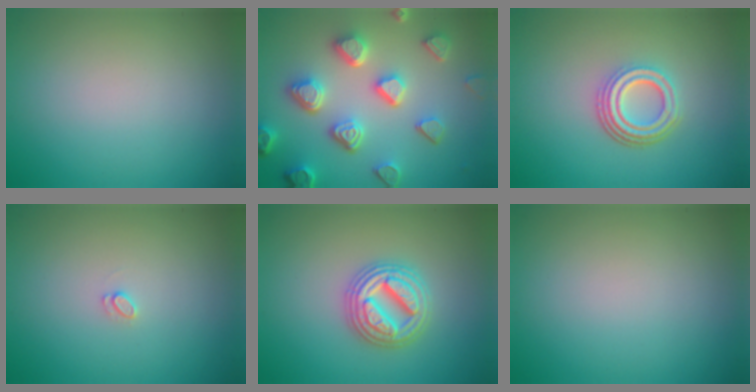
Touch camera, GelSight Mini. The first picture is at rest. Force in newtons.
{"total": 6.7, "press": 5.3, "slide": 4.0}
{"total": 4.6, "press": 3.3, "slide": 3.2}
{"total": 0.7, "press": 0.7, "slide": 0.1}
{"total": 4.9, "press": 4.9, "slide": 0.6}
{"total": 0.0}